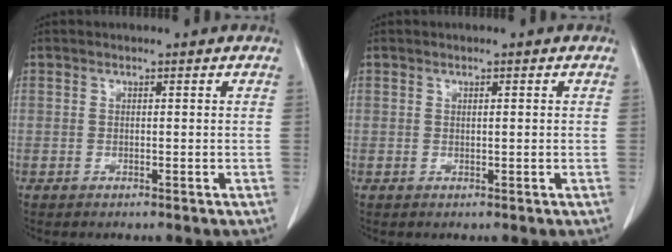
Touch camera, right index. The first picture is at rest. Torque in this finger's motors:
{"motor_torque": [-0.13, -0.09, -0.02, -0.01]}